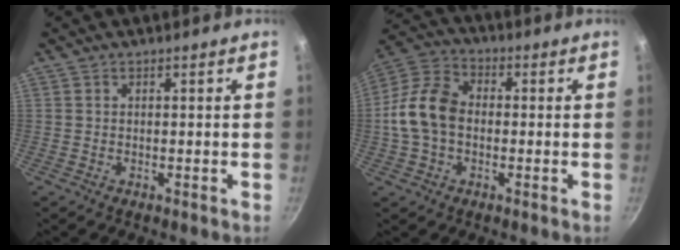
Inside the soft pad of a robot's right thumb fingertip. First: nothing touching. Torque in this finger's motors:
{"motor_torque": [-0.04, 0.31, 0.90, -0.90, 0.26]}